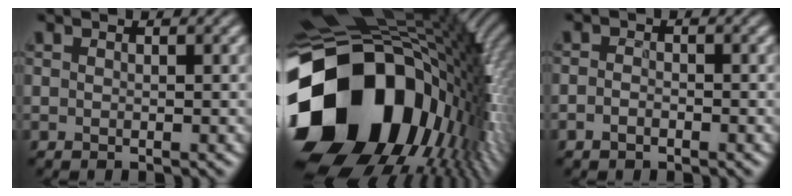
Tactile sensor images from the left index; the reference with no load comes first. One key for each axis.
{"total": 19.5, "fx": -3.1, "fy": 14.1, "fz": 13.1, "tx": -0.275, "ty": -0.023, "tz": -0.035}
{"total": 0.8, "fx": -0.8, "fy": 0.1, "fz": 0.0, "tx": -0.009, "ty": 0.002, "tz": -0.008}